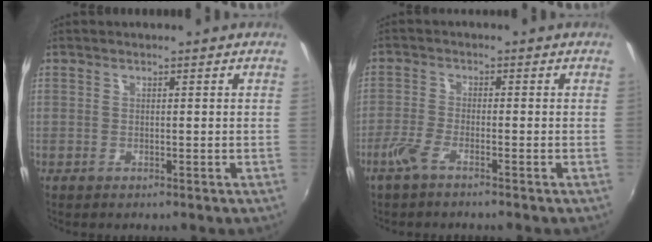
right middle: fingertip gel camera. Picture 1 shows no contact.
{"total": 3.8, "force": [-2.9, 0.6, 2.4], "torque": [-0.066, -0.005, -0.061]}